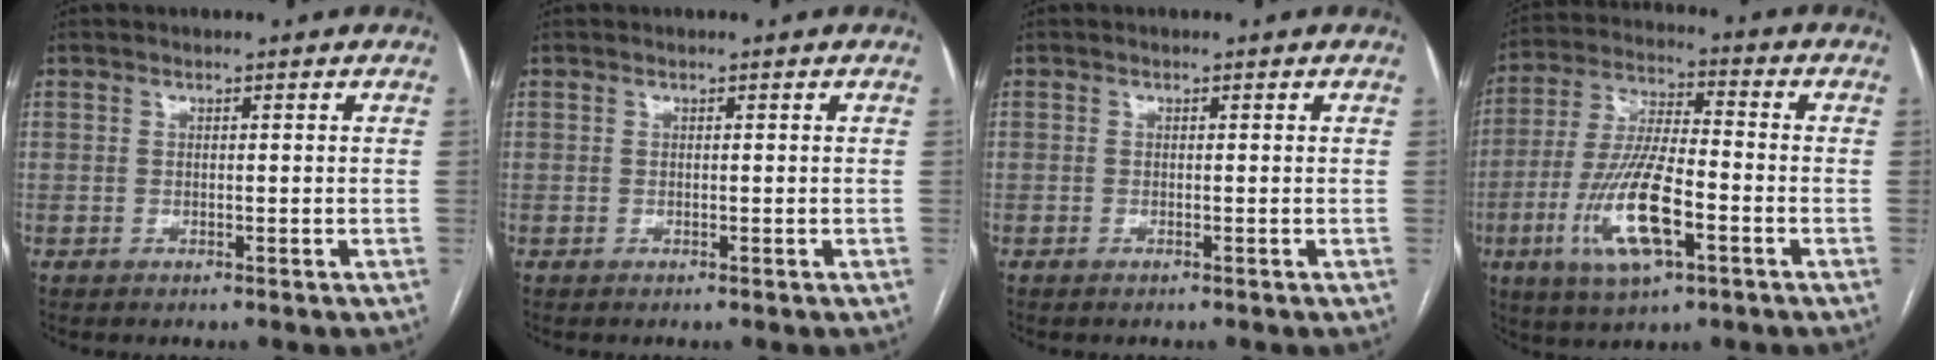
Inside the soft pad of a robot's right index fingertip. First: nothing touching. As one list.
[{"total": 0.0}, {"total": 0.0}, {"total": 14.0, "force": [-4.9, 3.4, 12.6], "torque": [-0.263, -0.009, -0.086]}]